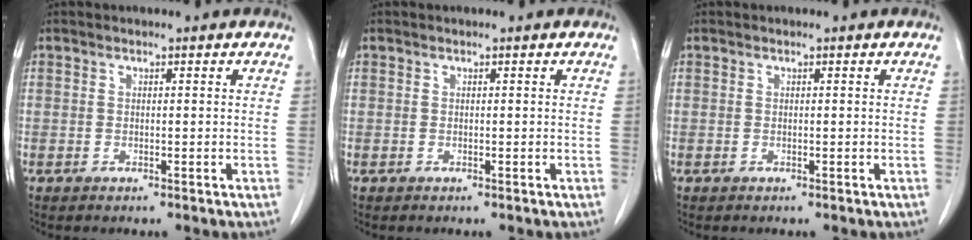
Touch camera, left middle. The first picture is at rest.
{"total": 0.0}
{"total": 0.0}